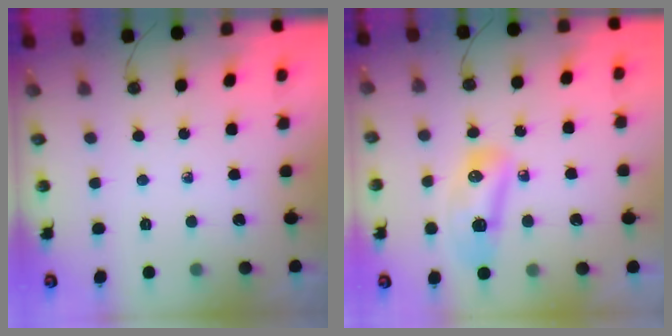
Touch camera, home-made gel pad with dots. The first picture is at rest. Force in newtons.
{"total": 11.4, "press": 10.6, "slide": 4.2}